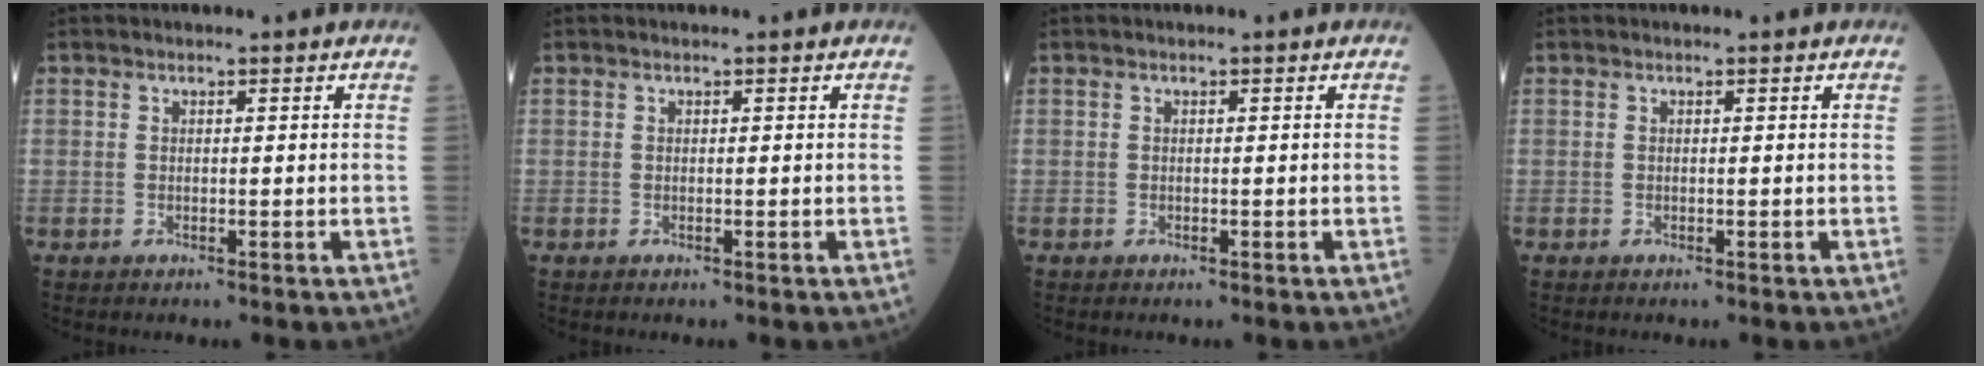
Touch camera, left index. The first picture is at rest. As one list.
[{"total": 0.0}, {"total": 0.0}, {"total": 0.0}]